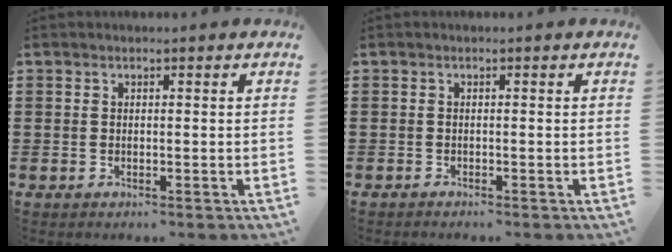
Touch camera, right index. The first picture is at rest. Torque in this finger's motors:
{"motor_torque": [-1.09, 1.05, -0.08, -0.01]}